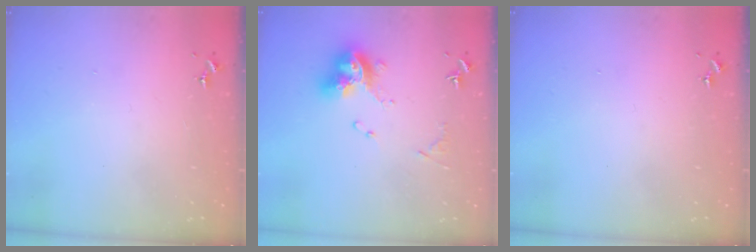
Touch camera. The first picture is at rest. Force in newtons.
{"total": 13.1, "press": 13.1, "slide": 1.3}
{"total": 0.0}